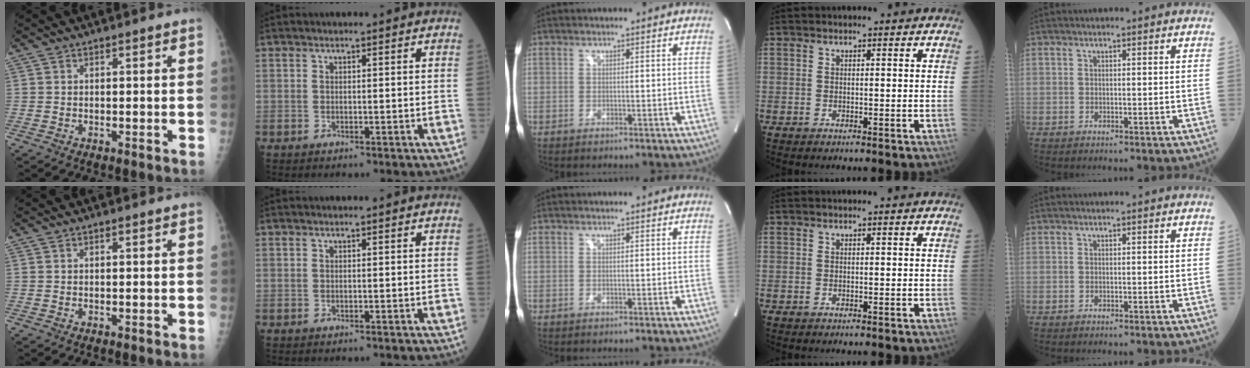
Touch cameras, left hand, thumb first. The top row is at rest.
{}